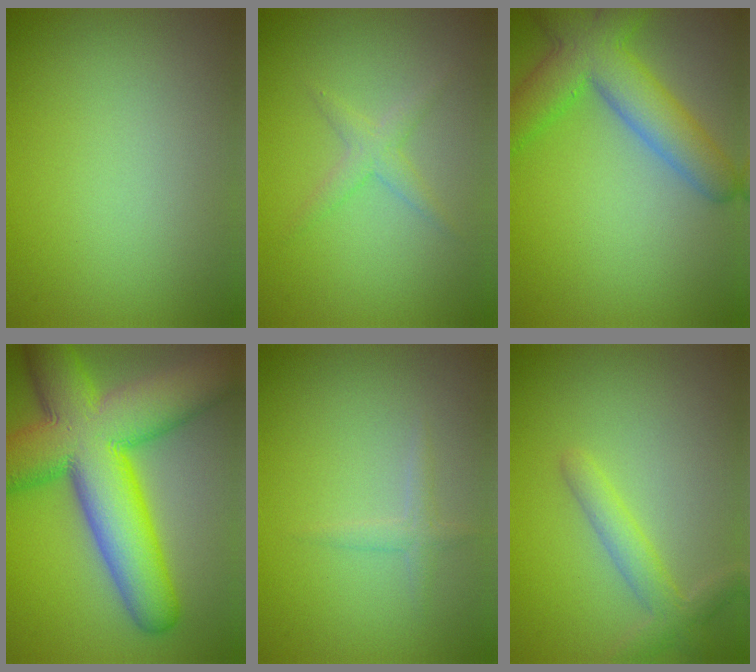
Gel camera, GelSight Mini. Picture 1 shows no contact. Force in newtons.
{"total": 1.7, "press": 1.7, "slide": 0.1}
{"total": 6.9, "press": 6.9, "slide": 0.3}
{"total": 15.3, "press": 15.3, "slide": 0.6}
{"total": 1.1, "press": 1.1, "slide": 0.1}
{"total": 2.8, "press": 2.8, "slide": 0.2}